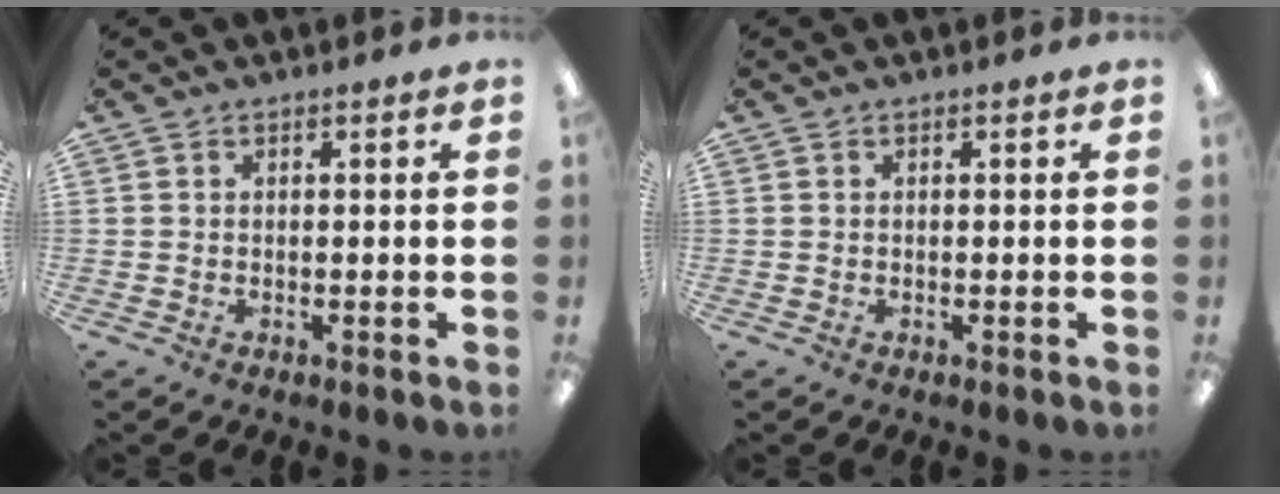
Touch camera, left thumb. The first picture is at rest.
{"total": 0.0}